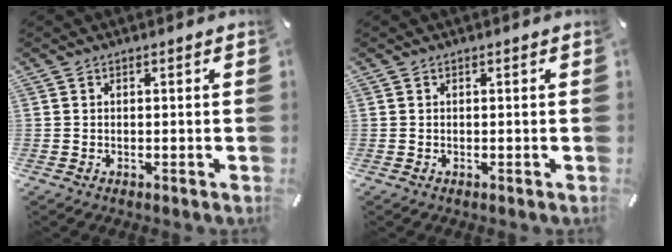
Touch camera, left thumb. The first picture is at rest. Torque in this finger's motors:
{"motor_torque": [-0.11, -0.09, -0.04, 0.05, 0.00]}